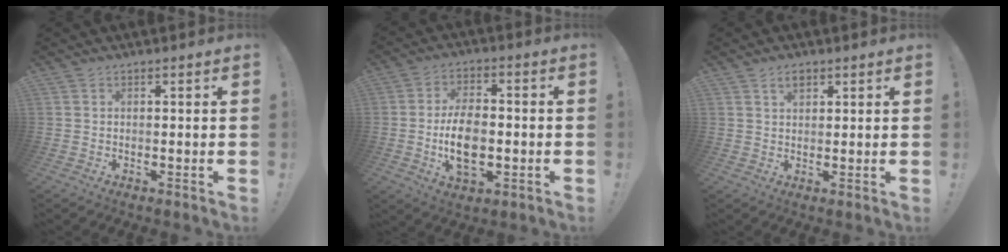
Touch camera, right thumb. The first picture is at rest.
{"total": 12.1, "force": [-1.7, 7.4, 9.4], "torque": [-0.155, 0.001, -0.030]}
{"total": 2.7, "force": [1.7, 1.5, 1.5], "torque": [-0.022, -0.002, 0.028]}